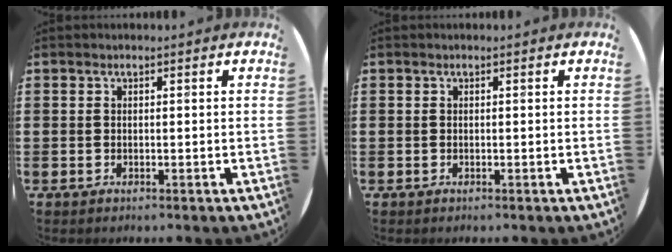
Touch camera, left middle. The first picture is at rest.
{"total": 0.0}